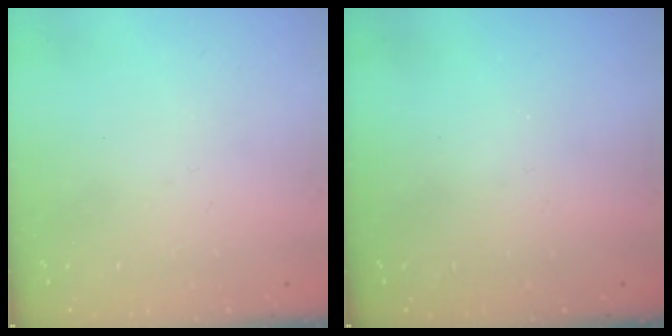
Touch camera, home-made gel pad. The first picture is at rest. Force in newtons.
{"total": 0.0}